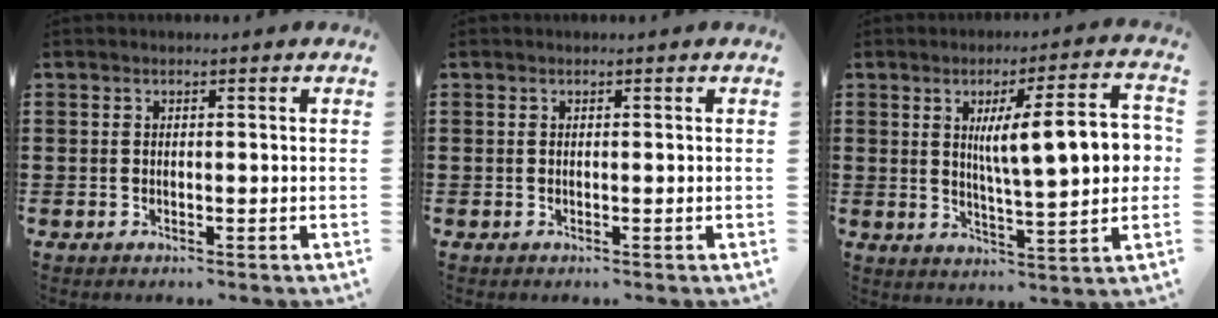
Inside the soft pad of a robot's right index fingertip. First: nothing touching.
{"total": 0.0}
{"total": 11.8, "force": [2.3, 2.6, 11.2], "torque": [-0.183, 0.003, 0.033]}